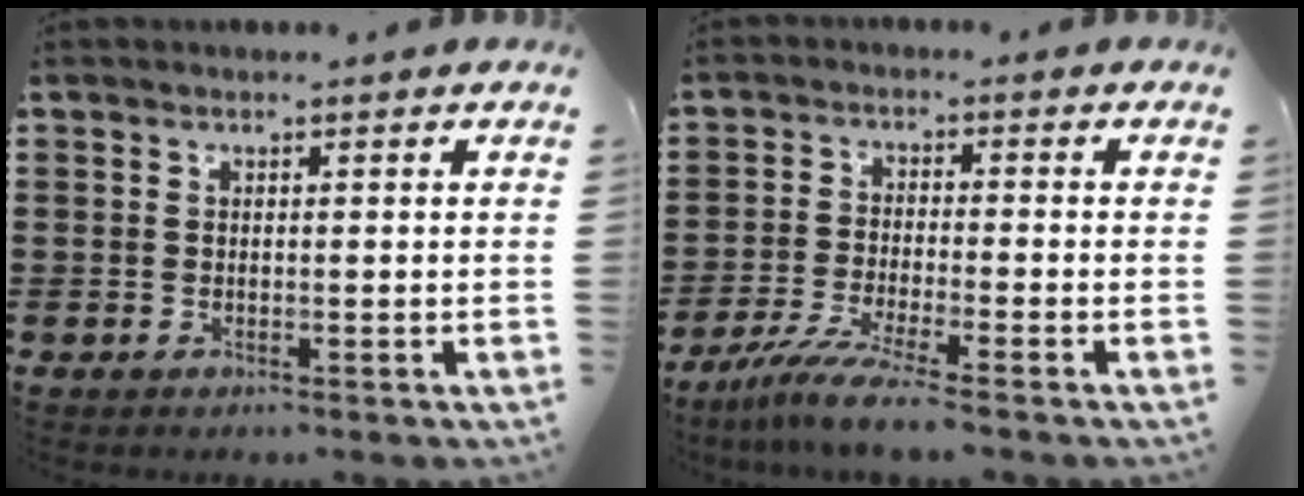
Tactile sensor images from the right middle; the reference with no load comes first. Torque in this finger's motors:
{"motor_torque": [1.68, -0.46, 0.18, 0.08]}